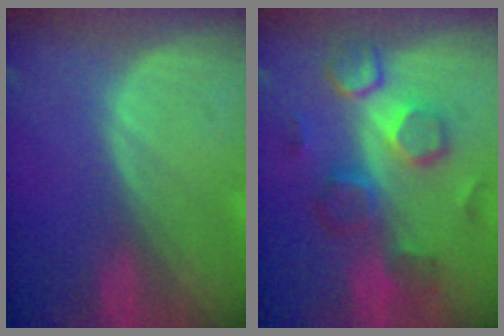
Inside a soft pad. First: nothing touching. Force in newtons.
{"total": 8.4, "press": 8.3, "slide": 1.3}